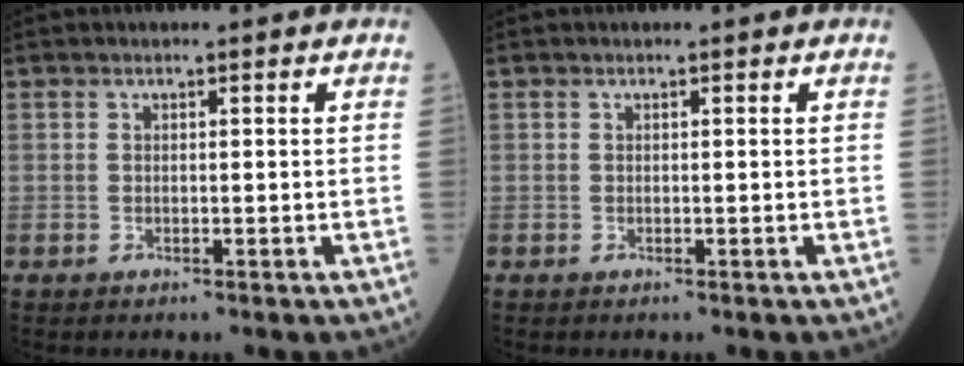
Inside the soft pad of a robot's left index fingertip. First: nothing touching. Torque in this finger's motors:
{"motor_torque": [0.14, 0.26, 0.05, 0.01]}